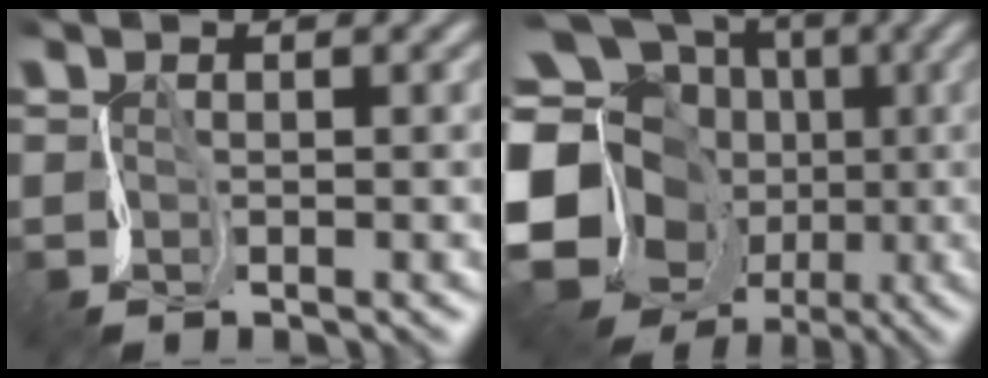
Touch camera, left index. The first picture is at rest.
{"total": 23.0, "force": [-2.4, 20.6, 10.0], "torque": [-0.204, 0.017, -0.093]}